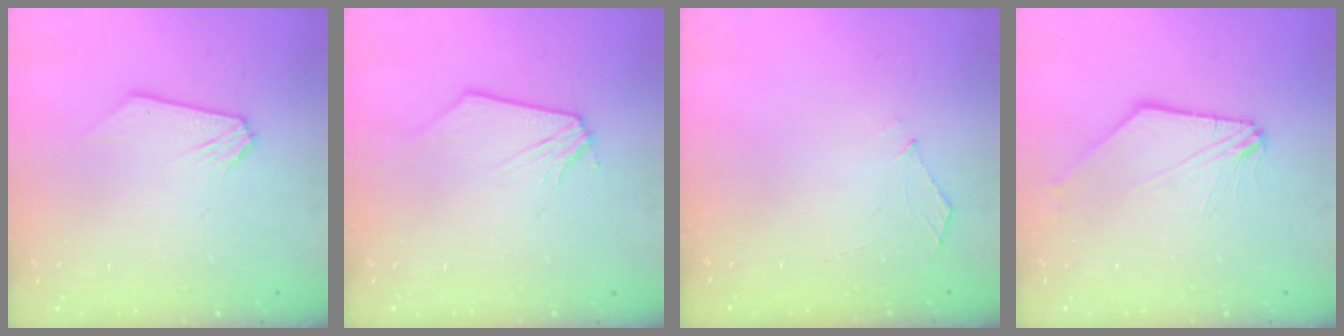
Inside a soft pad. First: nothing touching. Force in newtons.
{"total": 0.0}
{"total": 3.8, "press": 3.7, "slide": 0.4}
{"total": 2.5, "press": 2.5, "slide": 0.5}